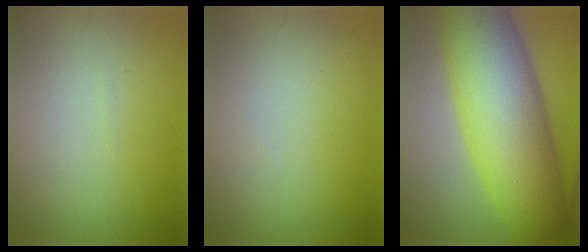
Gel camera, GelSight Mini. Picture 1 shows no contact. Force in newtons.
{"total": 0.0}
{"total": 13.4, "press": 13.4, "slide": 0.1}